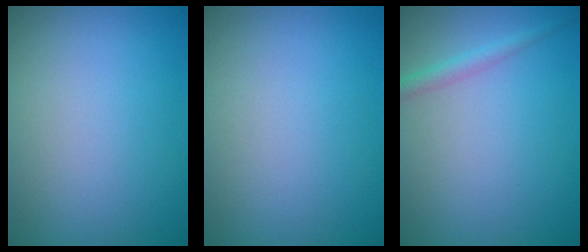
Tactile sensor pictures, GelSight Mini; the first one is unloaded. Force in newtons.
{"total": 0.0}
{"total": 1.5, "press": 1.5, "slide": 0.0}